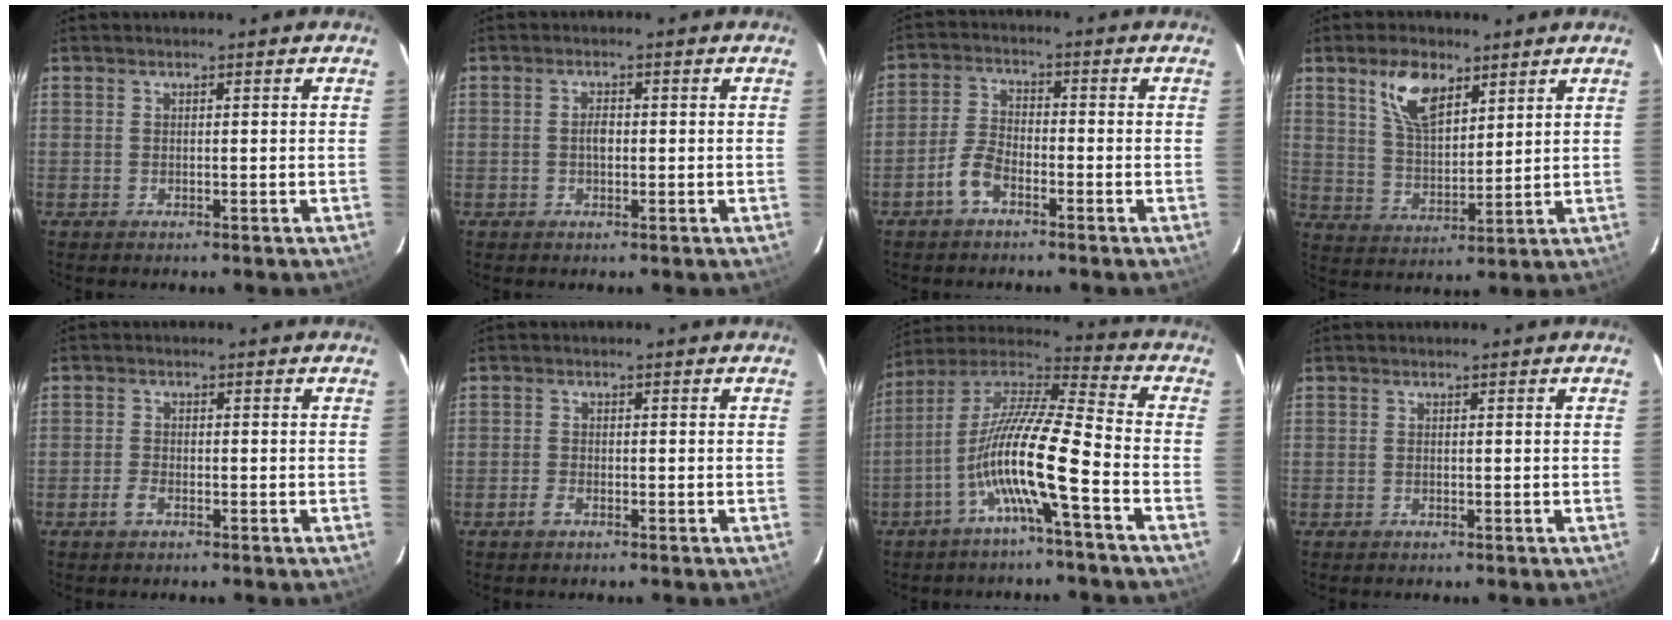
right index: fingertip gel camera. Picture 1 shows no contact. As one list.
[{"total": 1.8, "force": [-0.2, 0.9, 1.6], "torque": [-0.030, 0.005, -0.006]}, {"total": 4.9, "force": [-3.2, 2.3, 3.0], "torque": [-0.074, 0.011, -0.064]}, {"total": 9.7, "force": [5.6, 4.7, 6.4], "torque": [-0.119, 0.012, 0.111]}, {"total": 2.2, "force": [-1.3, 1.1, 1.4], "torque": [-0.036, 0.002, -0.028]}, {"total": 1.7, "force": [-1.1, 0.8, 1.0], "torque": [-0.023, 0.000, -0.023]}, {"total": 14.6, "force": [-6.0, 0.7, 13.3], "torque": [-0.246, -0.004, -0.120]}, {"total": 0.0}]